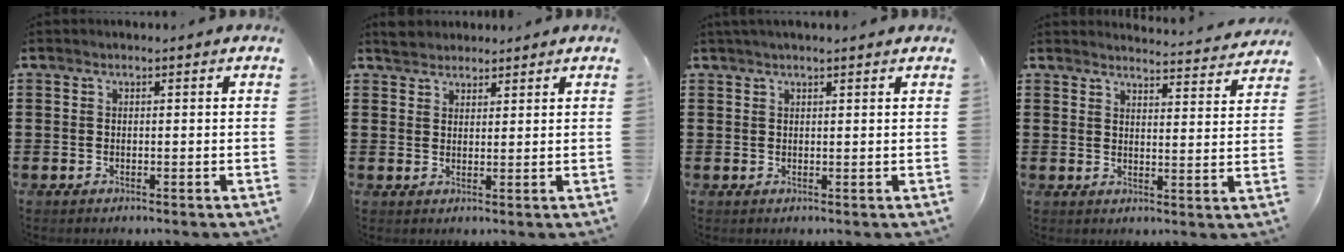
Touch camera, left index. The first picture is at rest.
{"total": 2.4, "force": [2.2, 0.9, -0.1], "torque": [-0.004, 0.006, 0.044]}
{"total": 1.4, "force": [1.1, 0.0, 0.8], "torque": [-0.017, 0.001, 0.020]}
{"total": 3.6, "force": [3.6, -0.2, 0.3], "torque": [-0.013, -0.028, 0.060]}